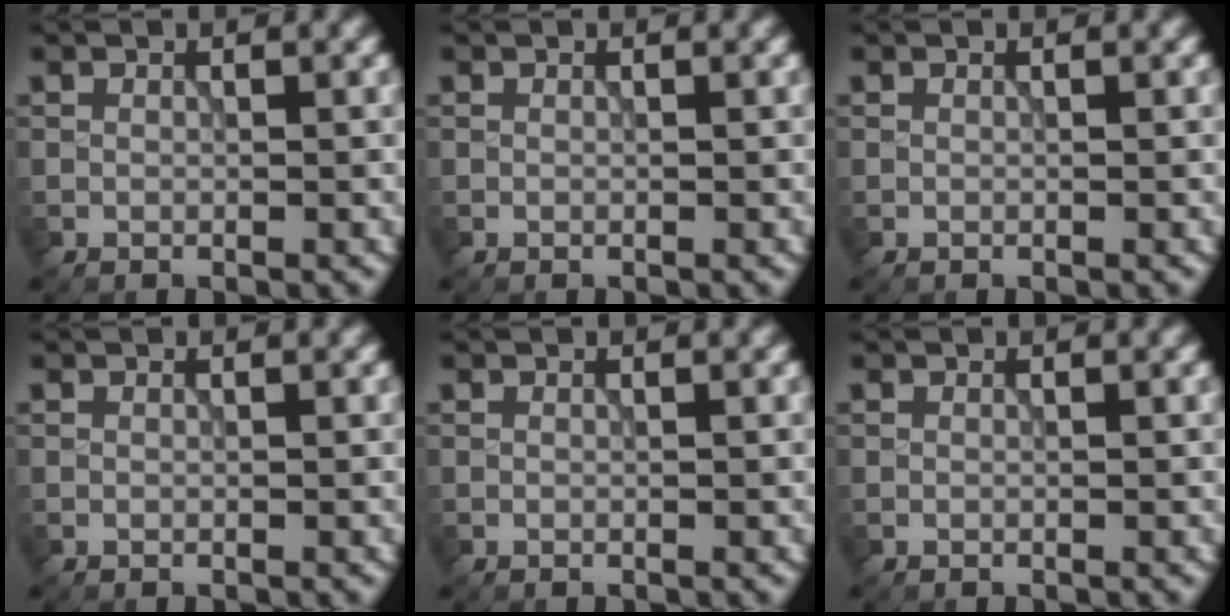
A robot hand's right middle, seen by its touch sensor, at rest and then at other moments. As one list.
[{"total": 0.0}, {"total": 0.0}, {"total": 0.0}, {"total": 0.0}, {"total": 0.0}]